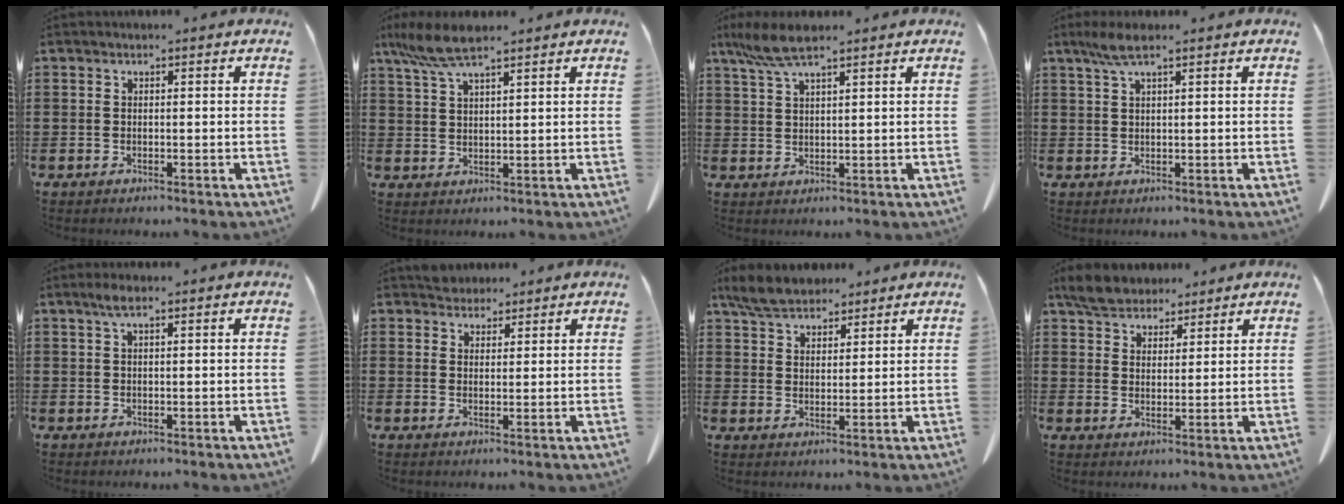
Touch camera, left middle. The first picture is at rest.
{"total": 6.5, "force": [4.8, 1.1, 4.2], "torque": [-0.102, -0.006, 0.085]}
{"total": 5.7, "force": [4.2, 1.0, 3.8], "torque": [-0.091, -0.005, 0.074]}
{"total": 3.3, "force": [2.0, 0.5, 2.6], "torque": [-0.055, 0.002, 0.035]}
{"total": 1.9, "force": [0.8, 0.4, 1.7], "torque": [-0.035, 0.002, 0.015]}
{"total": 3.1, "force": [2.9, 1.1, 0.2], "torque": [-0.004, -0.004, 0.056]}
{"total": 5.4, "force": [4.8, 1.9, 1.6], "torque": [-0.049, -0.003, 0.093]}
{"total": 5.2, "force": [4.6, 2.2, 1.0], "torque": [-0.038, -0.001, 0.089]}